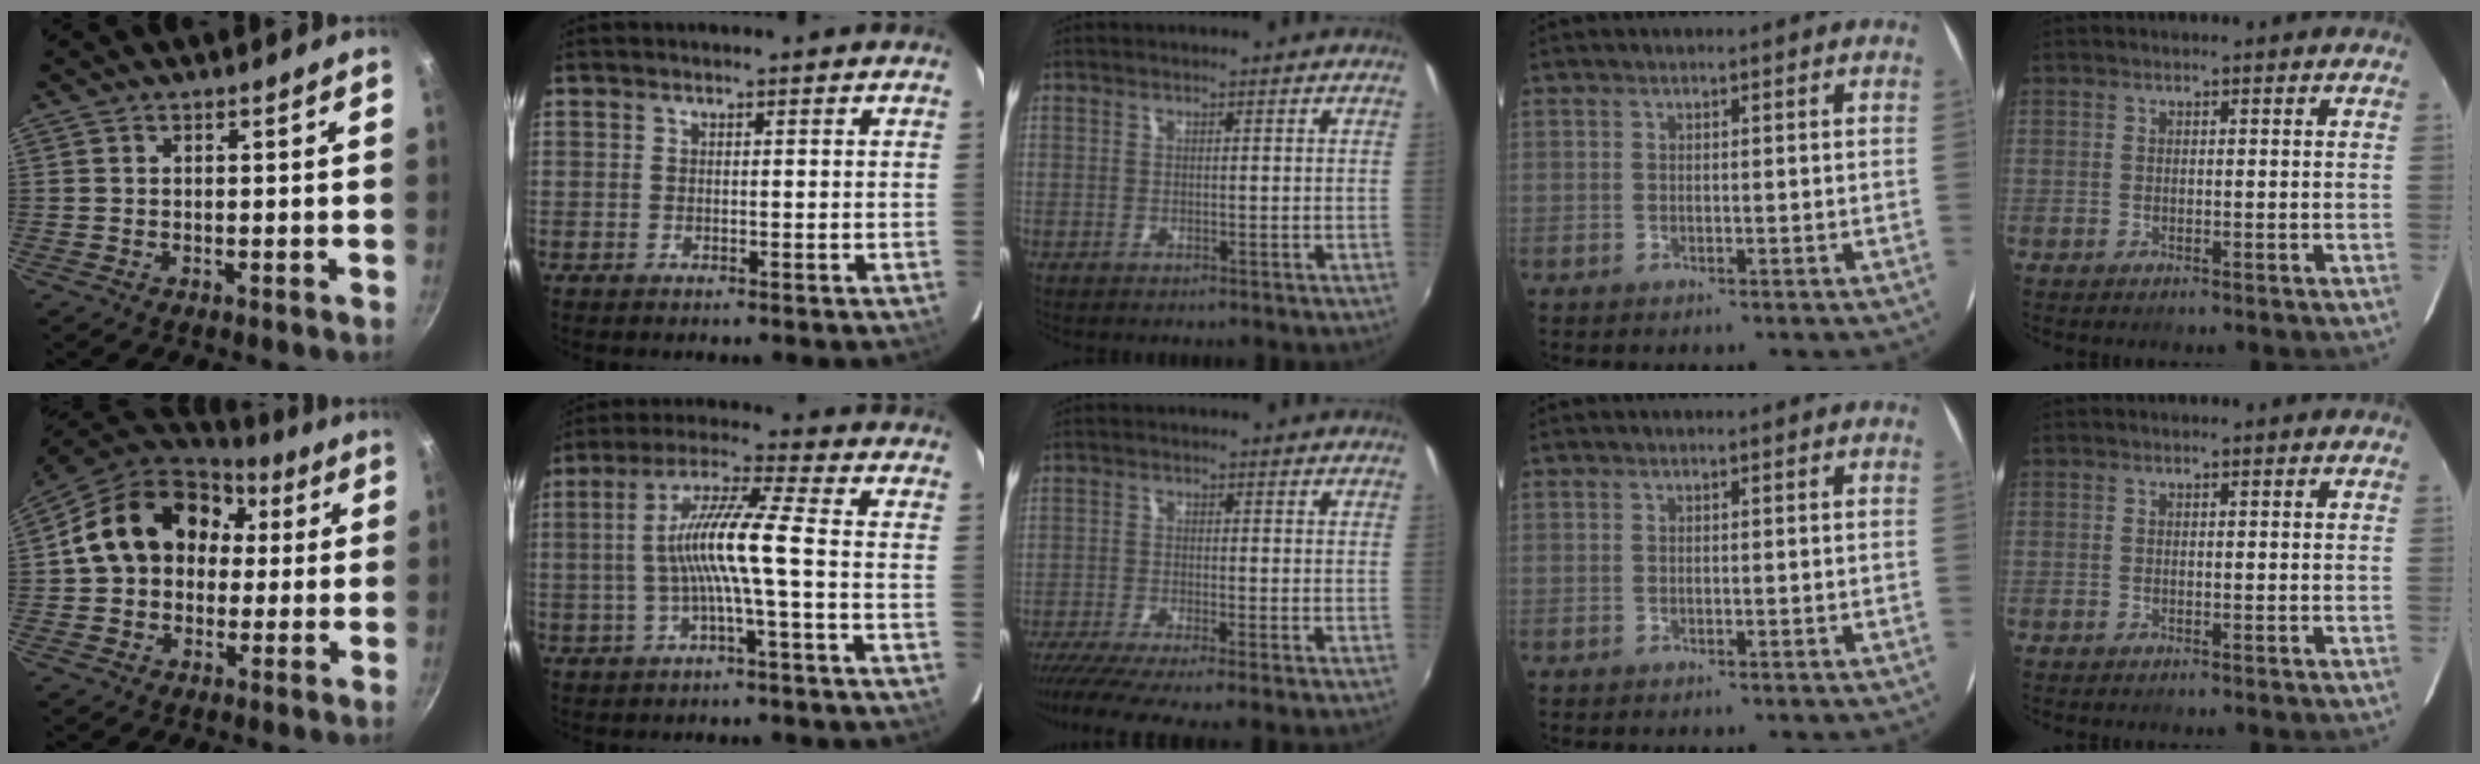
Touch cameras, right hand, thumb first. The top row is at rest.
{"thumb": {"total": 18.8, "force": [3.6, 14.6, 11.3], "torque": [-0.170, 0.037, 0.051]}, "index": {"total": 10.0, "force": [-1.7, -1.2, 9.8], "torque": [-0.194, 0.010, -0.028]}, "middle": {"total": 6.5, "force": [-5.1, -1.0, 3.9], "torque": [-0.087, -0.030, -0.094]}}